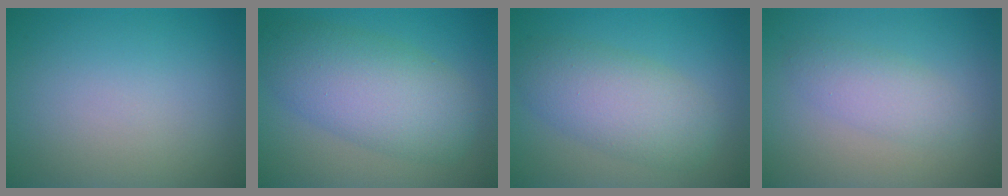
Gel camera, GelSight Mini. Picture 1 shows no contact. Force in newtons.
{"total": 7.2, "press": 7.2, "slide": 0.1}
{"total": 5.6, "press": 5.6, "slide": 0.2}
{"total": 2.5, "press": 2.5, "slide": 0.1}